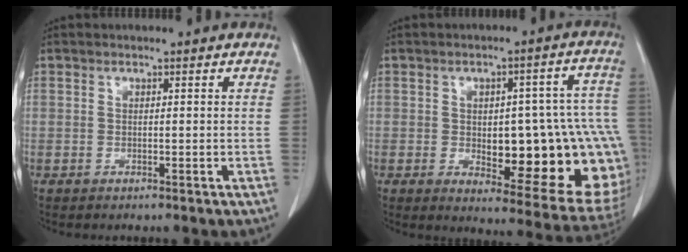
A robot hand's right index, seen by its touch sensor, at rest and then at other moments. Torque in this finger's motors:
{"motor_torque": [0.82, -0.26, 0.41, 0.05]}